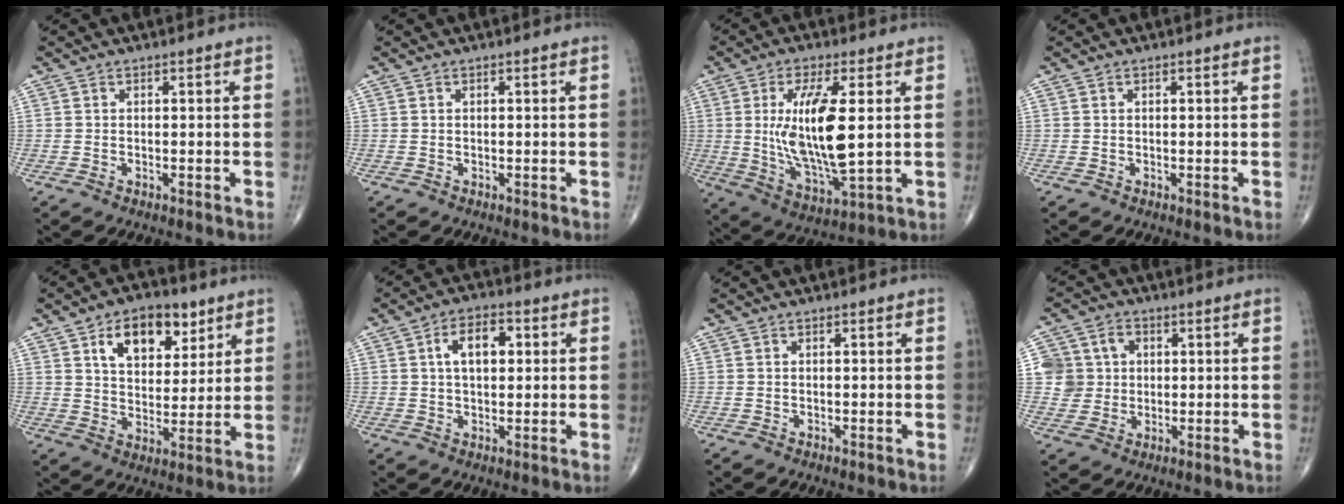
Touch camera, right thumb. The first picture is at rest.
{"total": 0.0}
{"total": 15.9, "force": [1.7, 5.0, 15.0], "torque": [-0.284, -0.020, 0.042]}
{"total": 0.0}
{"total": 12.9, "force": [6.3, 7.8, 8.1], "torque": [-0.088, -0.026, 0.105]}
{"total": 7.5, "force": [1.7, 4.4, 5.9], "torque": [-0.082, 0.012, 0.023]}
{"total": 0.0}
{"total": 7.7, "force": [1.3, 7.4, 1.6], "torque": [0.003, 0.007, 0.022]}